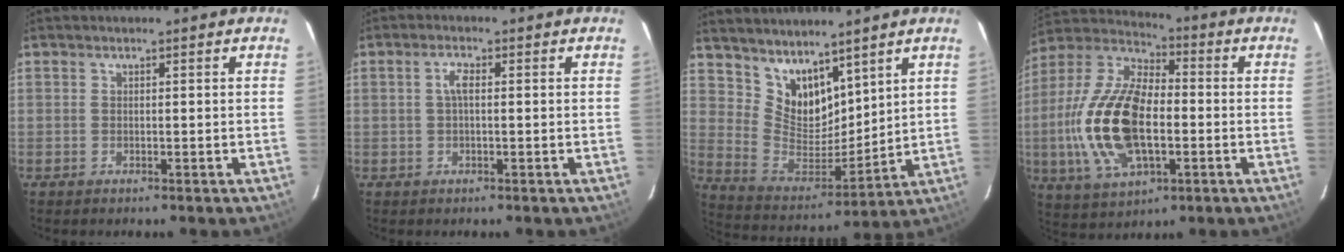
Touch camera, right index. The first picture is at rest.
{"total": 2.2, "force": [0.1, 0.7, 2.0], "torque": [-0.043, 0.007, 0.002]}
{"total": 12.2, "force": [9.0, 6.5, 5.1], "torque": [-0.098, -0.002, 0.187]}
{"total": 20.1, "force": [-3.0, 10.0, 17.2], "torque": [-0.368, 0.001, -0.054]}